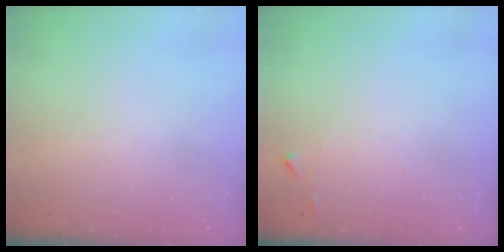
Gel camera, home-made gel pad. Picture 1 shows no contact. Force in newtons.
{"total": 2.9, "press": 2.9, "slide": 0.3}